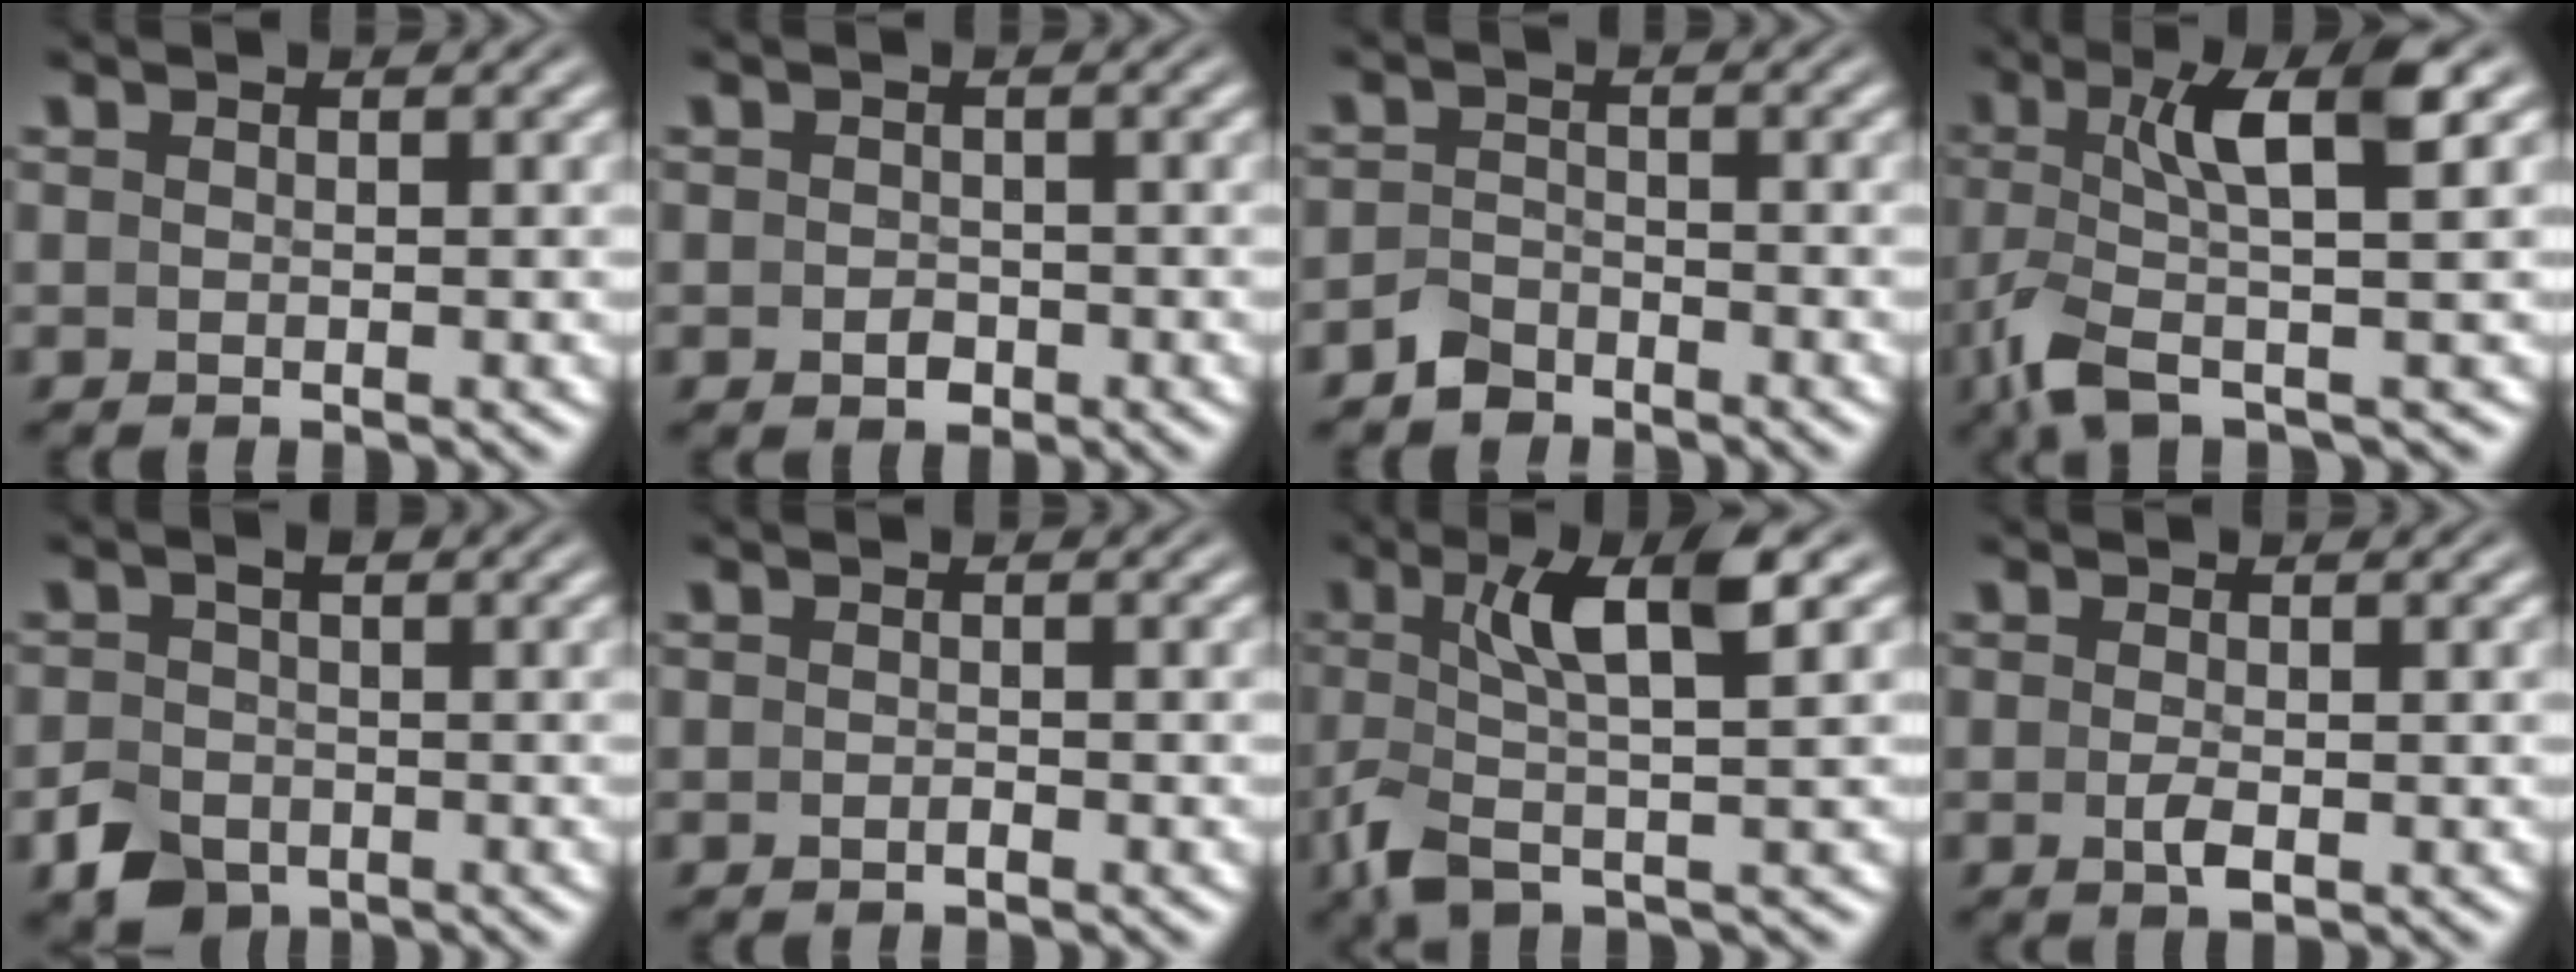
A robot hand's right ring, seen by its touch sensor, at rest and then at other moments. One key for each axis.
{"total": 1.1, "fx": -0.7, "fy": 0.7, "fz": 0.6, "tx": -0.003, "ty": -0.008, "tz": -0.006}
{"total": 2.7, "fx": -2.6, "fy": 0.8, "fz": 0.0, "tx": -0.001, "ty": -0.010, "tz": -0.044}
{"total": 6.1, "fx": -0.8, "fy": 1.4, "fz": 5.9, "tx": -0.125, "ty": -0.010, "tz": 0.001}
{"total": 3.0, "fx": -2.1, "fy": 1.8, "fz": 1.1, "tx": -0.015, "ty": -0.016, "tz": -0.034}
{"total": 0.5, "fx": -0.5, "fy": -0.1, "fz": 0.2, "tx": -0.006, "ty": 0.000, "tz": -0.009}
{"total": 5.6, "fx": -0.5, "fy": 1.6, "fz": 5.3, "tx": -0.116, "ty": -0.004, "tz": -0.001}
{"total": 1.4, "fx": -0.6, "fy": 0.2, "fz": 1.2, "tx": -0.024, "ty": -0.007, "tz": -0.006}